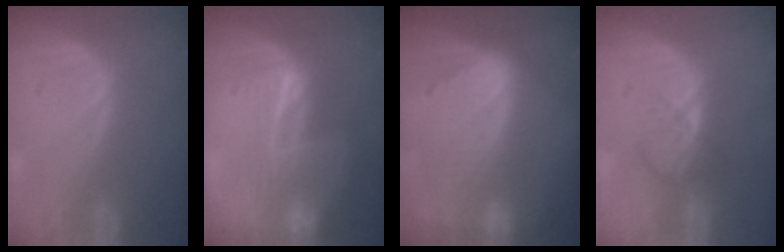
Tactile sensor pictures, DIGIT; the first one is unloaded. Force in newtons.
{"total": 7.1, "press": 6.1, "slide": 3.5}
{"total": 9.1, "press": 8.0, "slide": 4.3}
{"total": 3.9, "press": 3.3, "slide": 2.0}